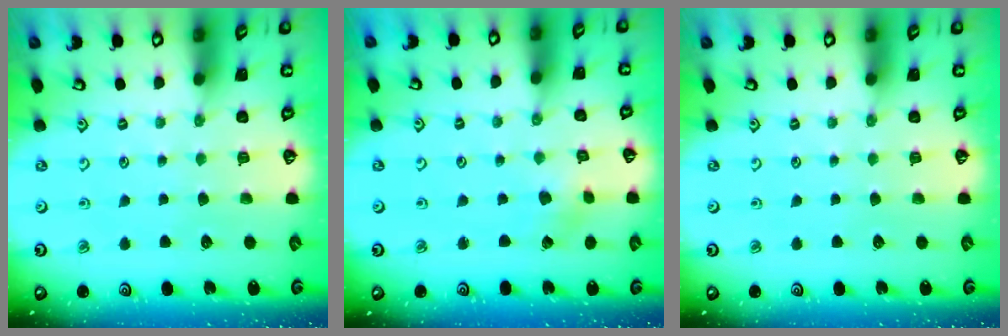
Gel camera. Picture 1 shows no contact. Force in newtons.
{"total": 2.1, "press": 2.1, "slide": 0.3}
{"total": 0.0}